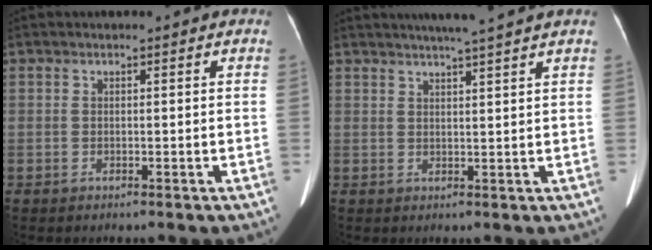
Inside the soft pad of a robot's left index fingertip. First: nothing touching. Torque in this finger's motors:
{"motor_torque": [0.49, -0.87, 0.02, 0.01]}